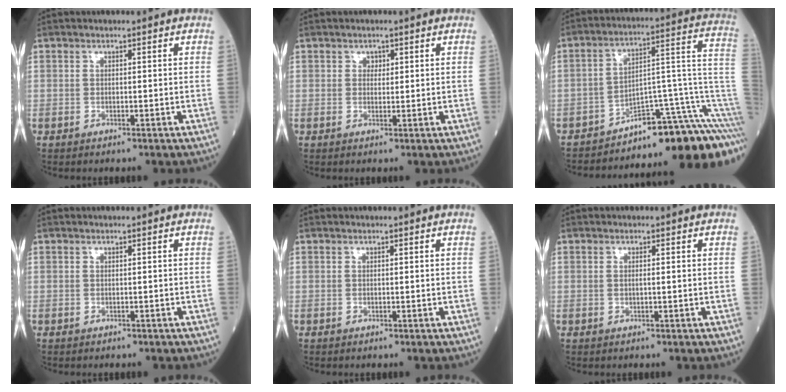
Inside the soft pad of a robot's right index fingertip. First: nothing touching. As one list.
[{"total": 1.1, "force": [0.5, 0.9, 0.5], "torque": [-0.001, -0.001, 0.005]}, {"total": 15.2, "force": [-11.6, 1.6, 9.7], "torque": [-0.051, 0.083, -0.159]}, {"total": 0.7, "force": [-0.5, 0.4, 0.2], "torque": [-0.006, 0.002, -0.005]}, {"total": 0.0}, {"total": 0.6, "force": [0.0, 0.0, 0.6], "torque": [-0.013, 0.000, 0.000]}]